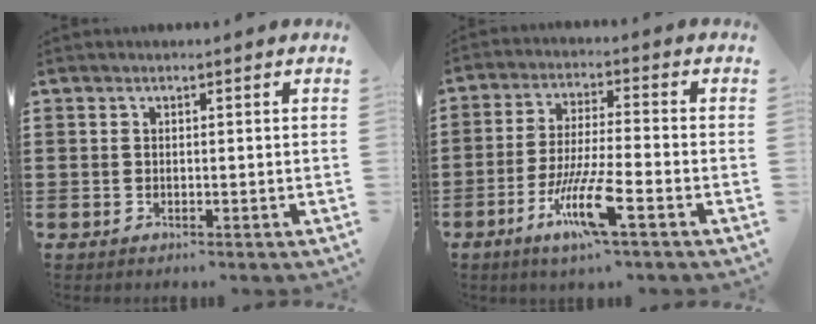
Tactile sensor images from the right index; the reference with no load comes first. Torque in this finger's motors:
{"motor_torque": [0.42, -0.24, 0.43, 0.21]}